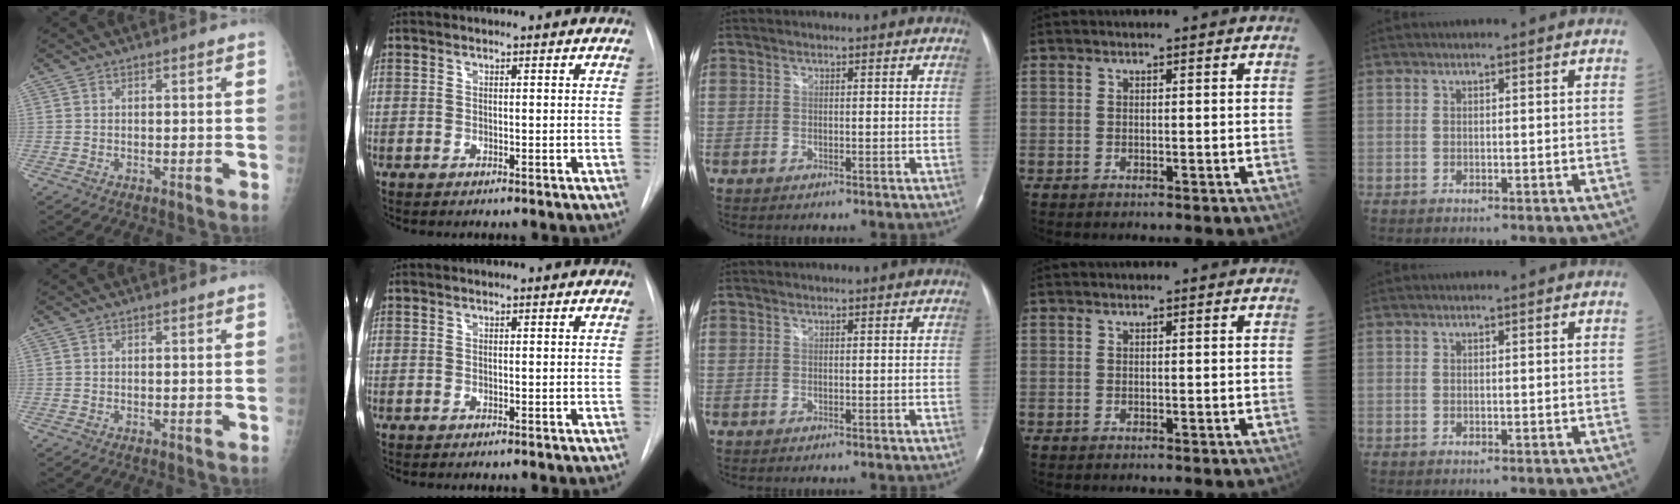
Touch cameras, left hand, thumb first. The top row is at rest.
{}